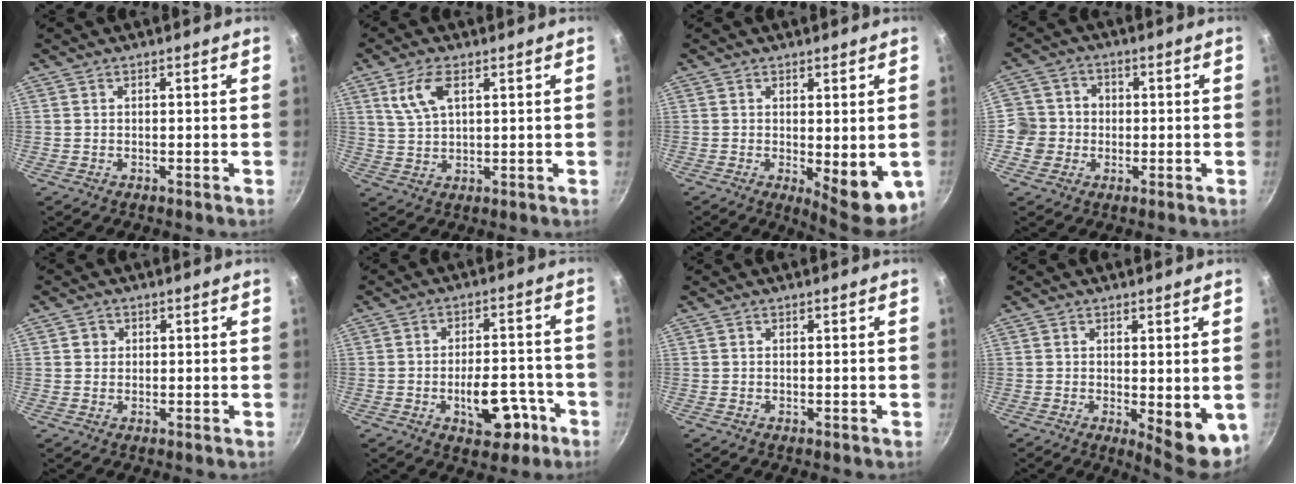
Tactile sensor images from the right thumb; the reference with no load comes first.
{"total": 6.5, "force": [2.8, 3.0, 5.0], "torque": [-0.104, -0.005, 0.062]}
{"total": 9.9, "force": [-2.4, 3.6, 8.9], "torque": [-0.103, -0.022, -0.020]}
{"total": 7.4, "force": [-0.9, 7.3, 1.3], "torque": [0.007, 0.020, -0.021]}
{"total": 1.8, "force": [0.4, 1.7, 0.4], "torque": [0.003, 0.001, 0.003]}
{"total": 9.9, "force": [-4.2, 5.4, 7.1], "torque": [-0.087, 0.038, -0.055]}
{"total": 0.0}
{"total": 8.1, "force": [-1.7, 2.8, 7.5], "torque": [-0.091, -0.022, -0.014]}